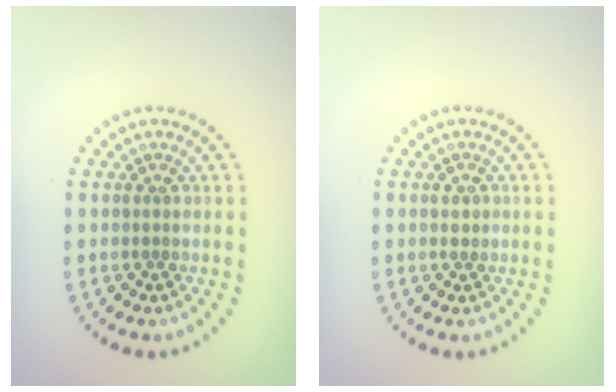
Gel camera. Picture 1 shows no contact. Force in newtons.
{"total": 0.8, "press": 0.8, "slide": 0.1}